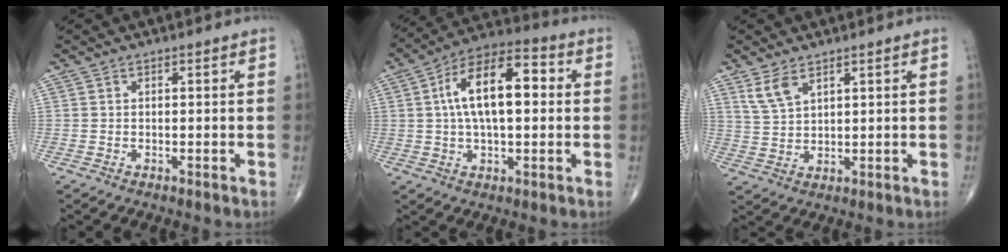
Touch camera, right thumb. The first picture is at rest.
{"total": 15.7, "force": [2.2, 7.5, 13.6], "torque": [-0.224, 0.029, 0.029]}
{"total": 4.6, "force": [3.0, 2.0, 2.9], "torque": [-0.059, -0.011, 0.068]}